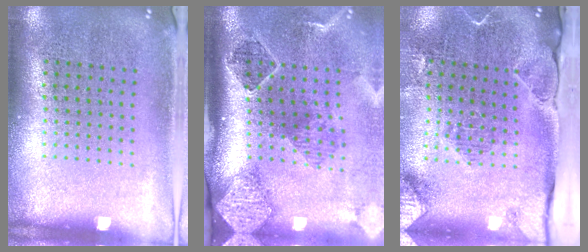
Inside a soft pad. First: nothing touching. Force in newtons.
{"total": 2.8, "press": 1.9, "slide": 2.0}
{"total": 2.3, "press": 2.1, "slide": 1.1}